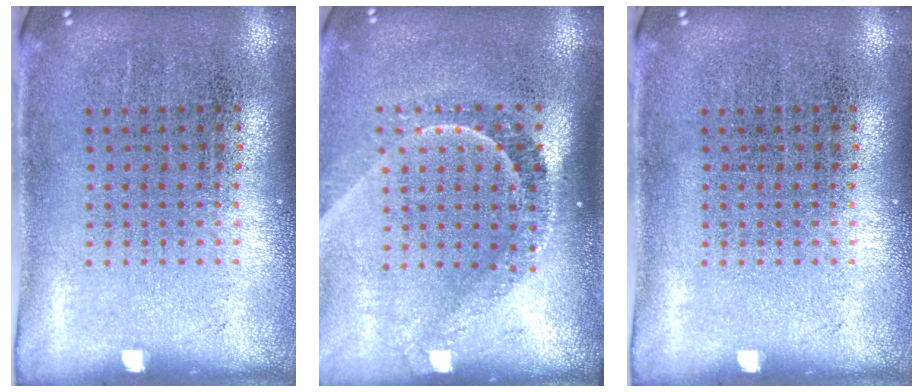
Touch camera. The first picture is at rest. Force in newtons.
{"total": 2.2, "press": 1.5, "slide": 1.5}
{"total": 0.0}